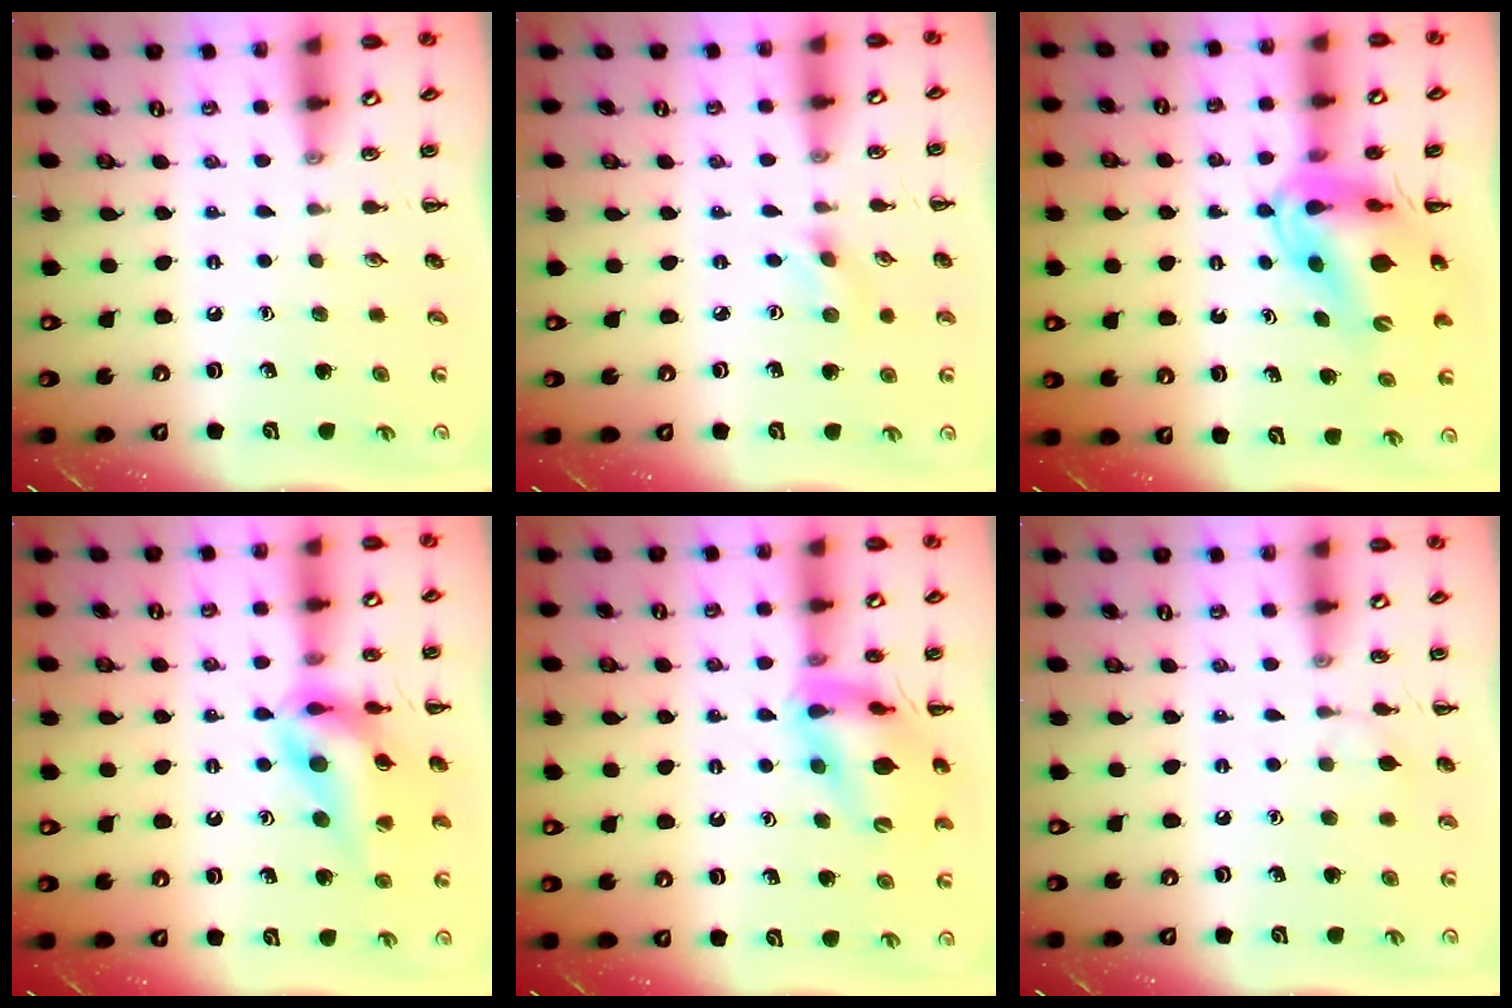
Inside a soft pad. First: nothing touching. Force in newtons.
{"total": 1.2, "press": 1.1, "slide": 0.3}
{"total": 12.2, "press": 11.6, "slide": 3.8}
{"total": 16.0, "press": 15.7, "slide": 2.7}
{"total": 15.0, "press": 14.8, "slide": 2.4}
{"total": 5.2, "press": 4.9, "slide": 1.8}